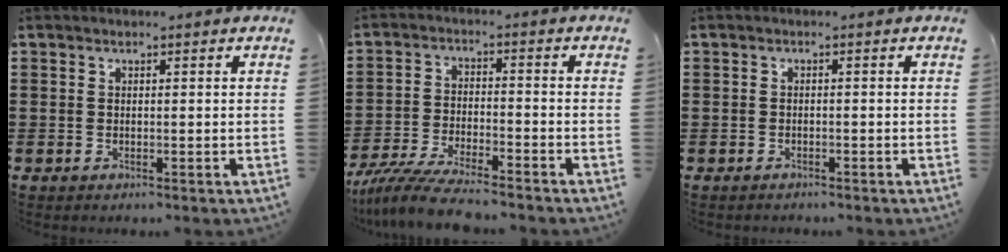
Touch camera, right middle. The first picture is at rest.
{"total": 6.9, "force": [-6.3, 0.2, 2.7], "torque": [-0.065, -0.010, -0.125]}
{"total": 0.7, "force": [-0.5, 0.5, -0.1], "torque": [0.003, 0.005, -0.013]}